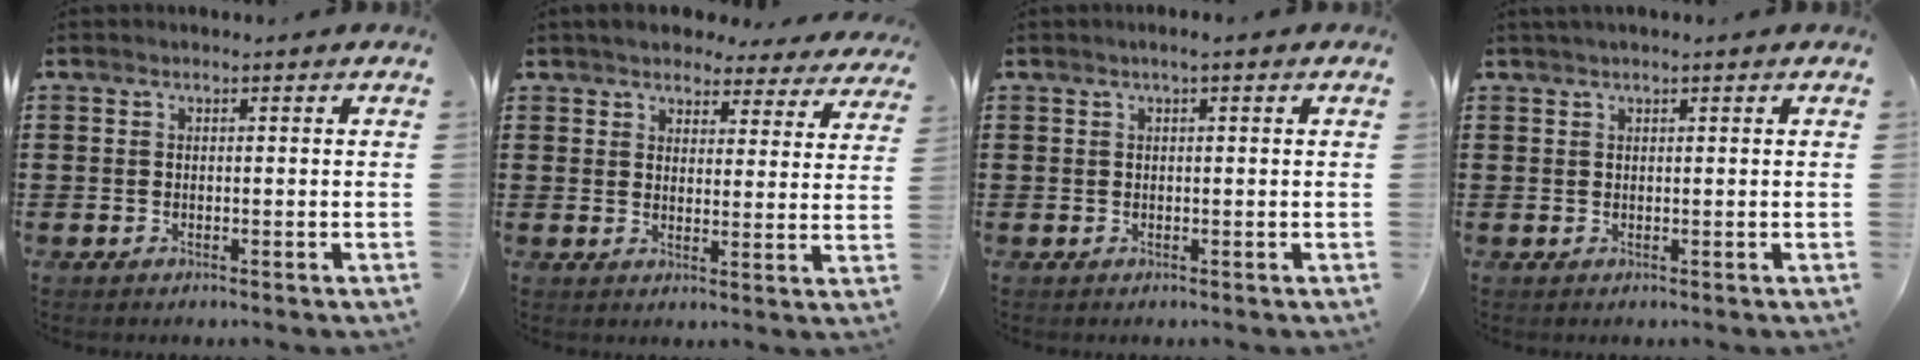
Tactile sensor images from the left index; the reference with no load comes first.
{"total": 4.1, "force": [3.9, 1.1, 0.4], "torque": [-0.023, -0.020, 0.067]}
{"total": 1.0, "force": [0.4, 0.0, 0.9], "torque": [-0.016, 0.001, 0.007]}
{"total": 0.8, "force": [0.6, 0.0, 0.6], "torque": [-0.011, 0.001, 0.011]}